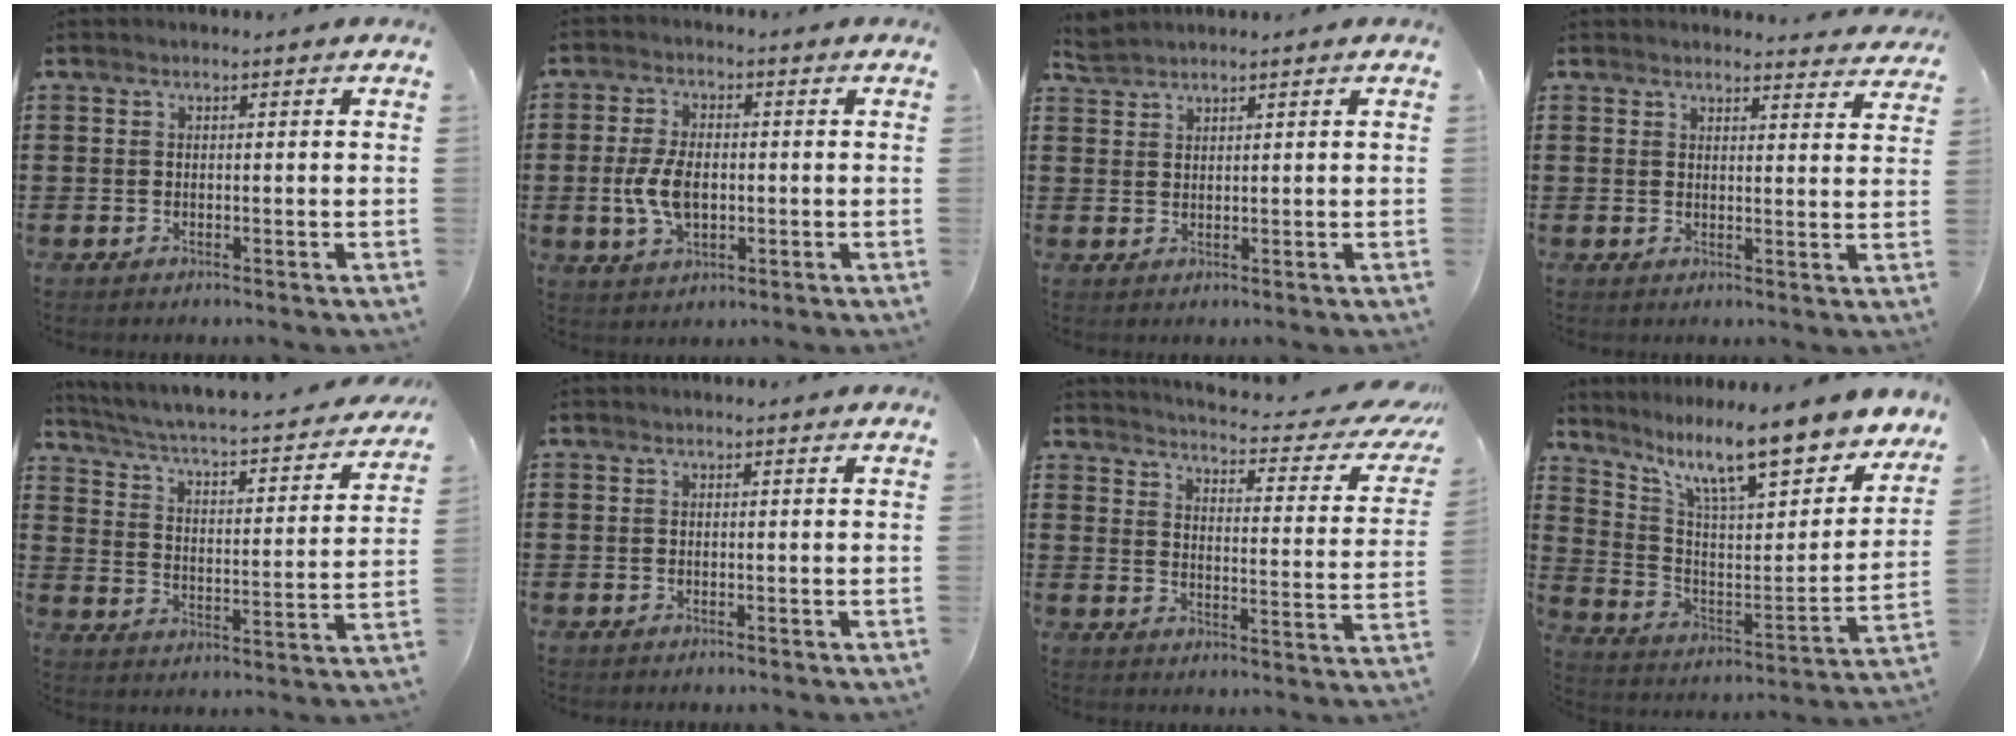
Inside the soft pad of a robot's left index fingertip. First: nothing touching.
{"total": 6.6, "force": [-0.5, 3.6, 5.5], "torque": [-0.127, -0.002, -0.015]}
{"total": 2.0, "force": [2.0, 0.0, 0.2], "torque": [-0.009, 0.002, 0.040]}
{"total": 2.6, "force": [2.6, 0.3, 0.1], "torque": [-0.003, -0.014, 0.048]}
{"total": 2.9, "force": [2.3, 0.1, 1.7], "torque": [-0.050, -0.035, 0.026]}
{"total": 0.0}
{"total": 4.1, "force": [3.4, -0.2, 2.3], "torque": [-0.054, -0.035, 0.049]}
{"total": 11.8, "force": [9.4, 1.9, 6.9], "torque": [-0.148, -0.074, 0.154]}